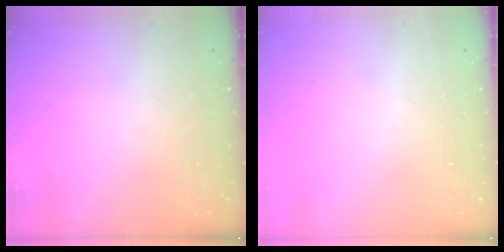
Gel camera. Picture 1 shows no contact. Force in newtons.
{"total": 0.0}